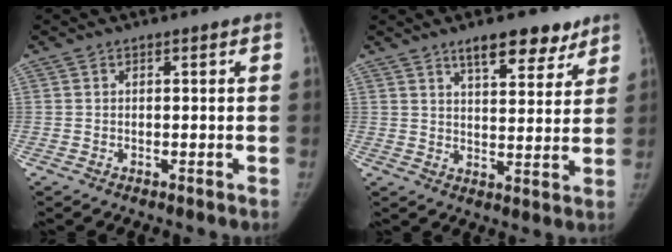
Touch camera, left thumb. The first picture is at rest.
{"total": 9.7, "force": [6.8, 4.0, 5.8], "torque": [-0.049, -0.038, 0.100]}